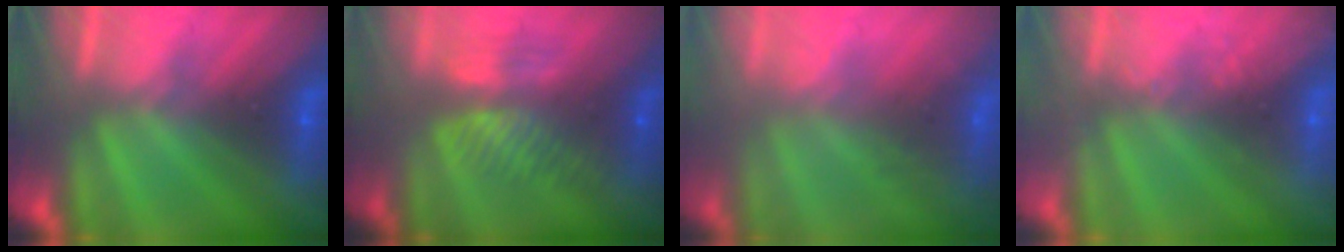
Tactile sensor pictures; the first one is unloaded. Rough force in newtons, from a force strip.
{"total": 8.1}
{"total": 7.7}
{"total": 2.3}